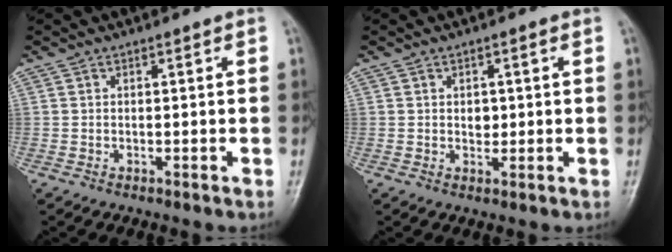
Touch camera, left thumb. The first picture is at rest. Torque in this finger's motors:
{"motor_torque": [0.00, 0.01, 0.22, 0.07, 0.00]}